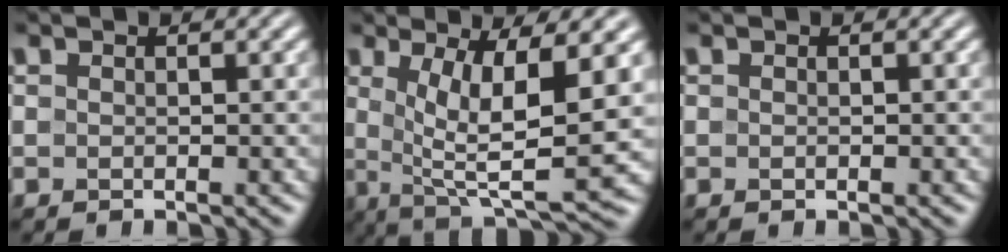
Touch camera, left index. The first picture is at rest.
{"total": 8.3, "force": [1.1, 2.1, 7.9], "torque": [-0.134, -0.011, 0.026]}
{"total": 0.0}